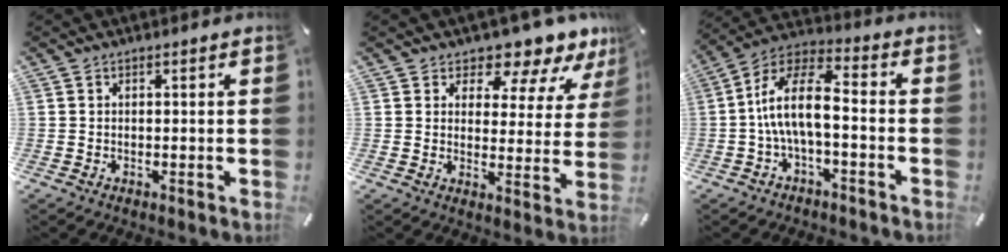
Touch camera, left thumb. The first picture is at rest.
{"total": 8.4, "force": [7.2, 3.3, 2.7], "torque": [-0.041, -0.065, 0.123]}
{"total": 11.6, "force": [-1.9, 4.9, 10.4], "torque": [-0.208, 0.004, -0.037]}